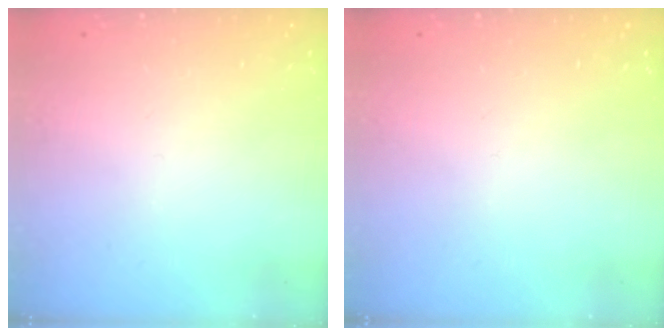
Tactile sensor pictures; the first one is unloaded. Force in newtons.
{"total": 0.0}